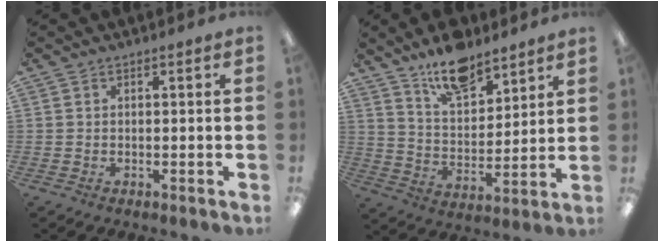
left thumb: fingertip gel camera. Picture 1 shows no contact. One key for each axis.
{"total": 12.4, "fx": 10.0, "fy": 5.3, "fz": 5.0, "tx": -0.081, "ty": -0.060, "tz": 0.185}